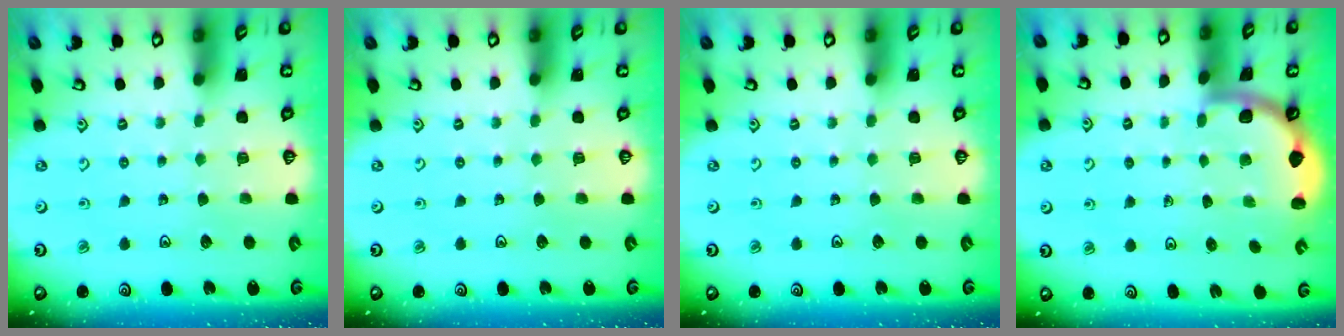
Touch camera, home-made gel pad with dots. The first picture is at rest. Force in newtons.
{"total": 0.0}
{"total": 0.0}
{"total": 1.6, "press": 1.6, "slide": 0.0}